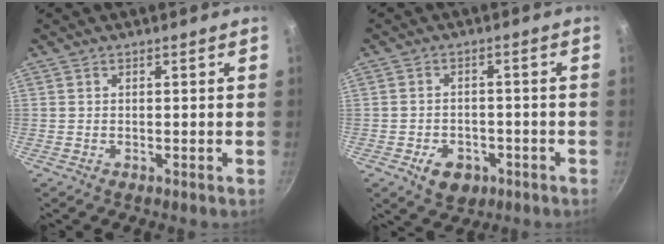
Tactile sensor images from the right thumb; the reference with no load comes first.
{"total": 6.6, "force": [-2.9, 4.7, 3.6], "torque": [-0.038, 0.018, -0.035]}